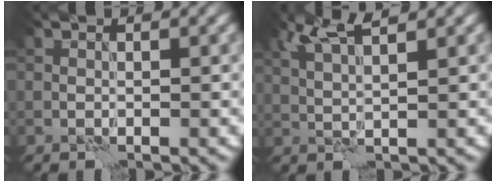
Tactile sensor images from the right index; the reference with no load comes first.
{"total": 3.9, "force": [2.5, 0.6, 3.0], "torque": [-0.065, 0.008, 0.051]}